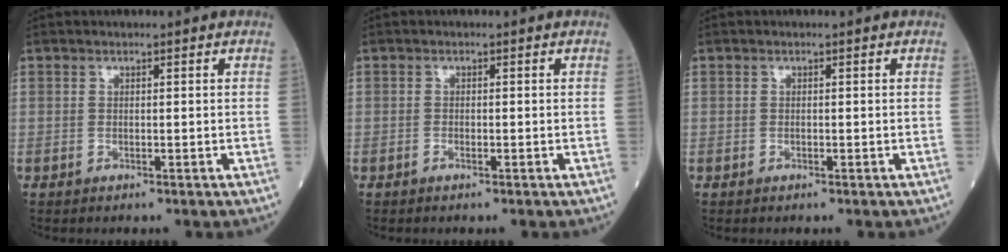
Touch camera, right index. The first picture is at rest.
{"total": 0.6, "force": [-0.3, 0.2, 0.4], "torque": [-0.009, 0.001, -0.005]}
{"total": 0.0}